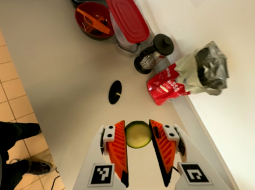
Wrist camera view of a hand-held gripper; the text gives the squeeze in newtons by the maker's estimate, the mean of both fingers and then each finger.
{"total": 9.1, "left": 9.4, "right": 8.8}